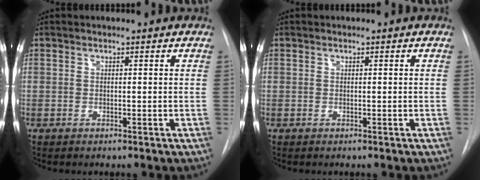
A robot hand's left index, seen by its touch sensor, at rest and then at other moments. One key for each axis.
{"total": 0.0}